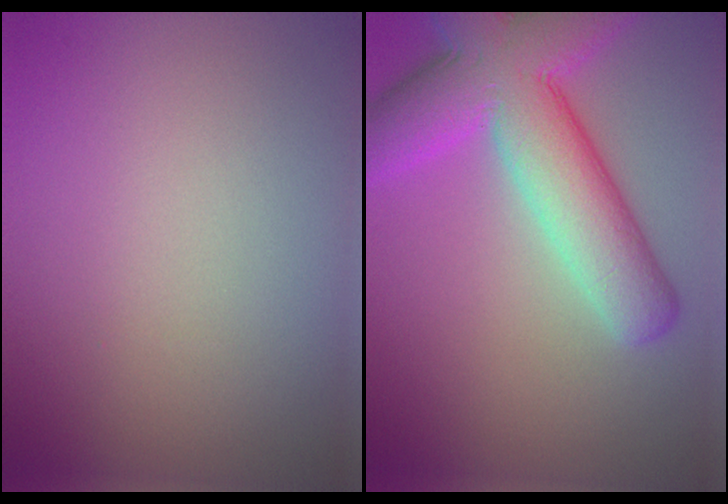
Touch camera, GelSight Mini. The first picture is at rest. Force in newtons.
{"total": 10.1, "press": 10.1, "slide": 0.4}